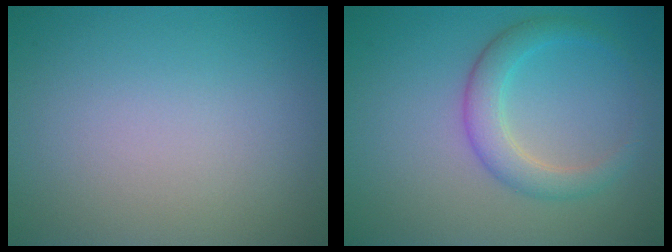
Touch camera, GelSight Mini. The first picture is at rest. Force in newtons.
{"total": 3.2, "press": 3.2, "slide": 0.3}